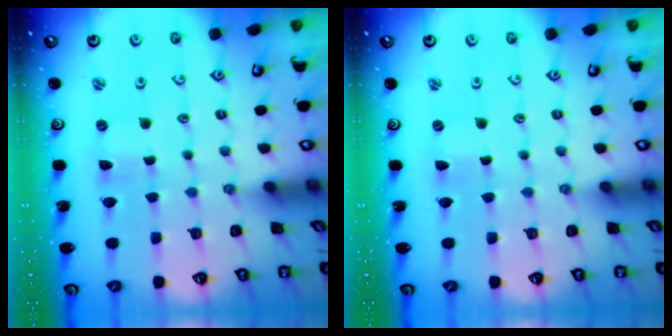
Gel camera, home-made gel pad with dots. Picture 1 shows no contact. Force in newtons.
{"total": 0.0}